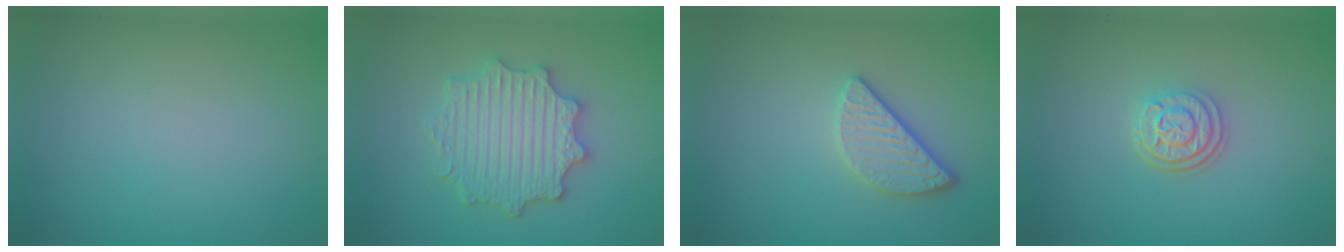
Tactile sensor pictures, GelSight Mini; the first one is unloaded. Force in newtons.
{"total": 5.6, "press": 5.5, "slide": 1.0}
{"total": 3.2, "press": 2.7, "slide": 1.7}
{"total": 3.1, "press": 2.5, "slide": 1.8}